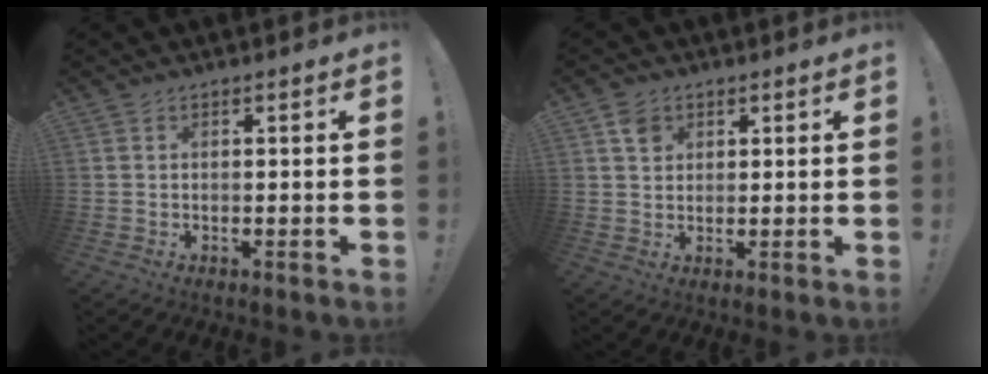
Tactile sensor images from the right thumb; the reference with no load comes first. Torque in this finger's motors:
{"motor_torque": [0.10, 0.58, 0.12, -0.08, 0.02]}